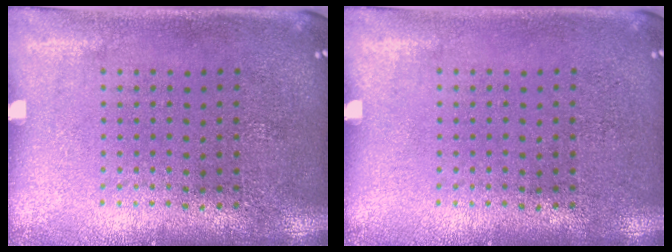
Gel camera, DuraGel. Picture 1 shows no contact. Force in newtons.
{"total": 0.0}